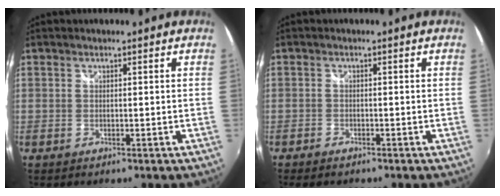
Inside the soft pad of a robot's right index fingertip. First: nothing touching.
{"total": 2.7, "force": [-2.2, 0.9, 1.2], "torque": [-0.031, -0.014, -0.041]}